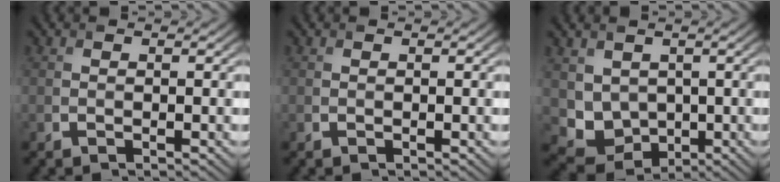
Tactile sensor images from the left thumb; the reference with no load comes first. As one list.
[{"total": 0.0}, {"total": 5.4, "force": [1.0, 4.6, 2.6], "torque": [-0.074, -0.020, 0.025]}]